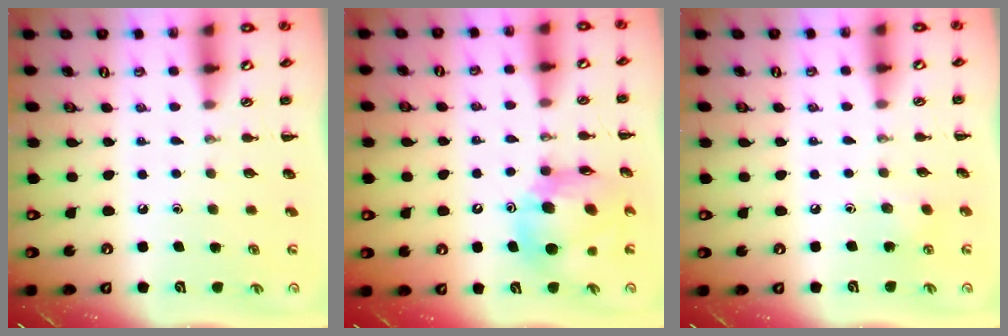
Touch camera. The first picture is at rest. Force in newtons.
{"total": 13.0, "press": 12.2, "slide": 4.4}
{"total": 5.8, "press": 5.6, "slide": 1.5}